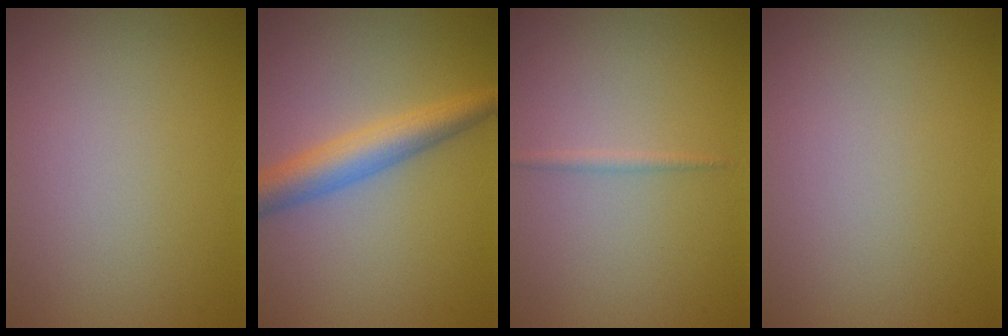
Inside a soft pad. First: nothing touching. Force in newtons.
{"total": 4.3, "press": 4.3, "slide": 0.0}
{"total": 0.7, "press": 0.7, "slide": 0.0}
{"total": 0.0}